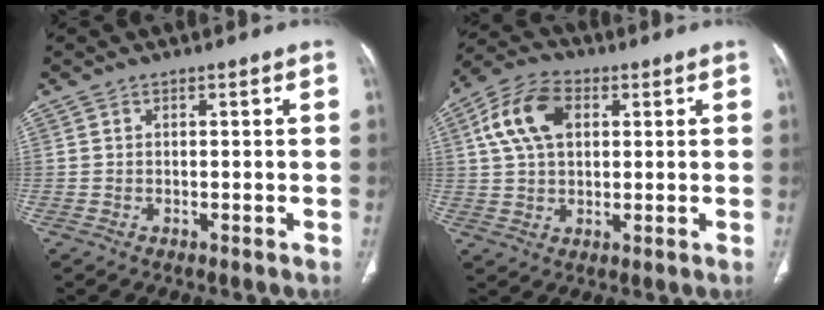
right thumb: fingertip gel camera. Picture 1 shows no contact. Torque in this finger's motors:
{"motor_torque": [0.06, 0.12, 0.30, 0.00, 0.12]}